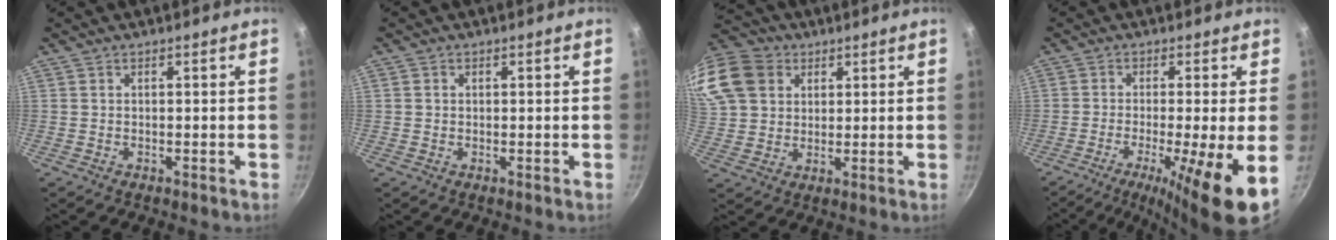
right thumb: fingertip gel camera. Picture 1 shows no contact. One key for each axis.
{"total": 0.9, "fx": 0.1, "fy": 0.8, "fz": 0.3, "tx": -0.004, "ty": 0.003, "tz": 0.001}
{"total": 21.7, "fx": 8.3, "fy": 17.1, "fz": 10.5, "tx": -0.262, "ty": 0.042, "tz": 0.158}
{"total": 12.0, "fx": -4.1, "fy": 0.8, "fz": 11.2, "tx": -0.189, "ty": -0.012, "tz": -0.065}